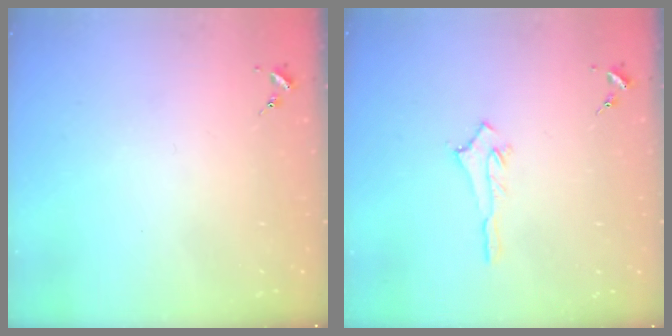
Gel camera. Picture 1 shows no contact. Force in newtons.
{"total": 2.8, "press": 2.7, "slide": 0.4}